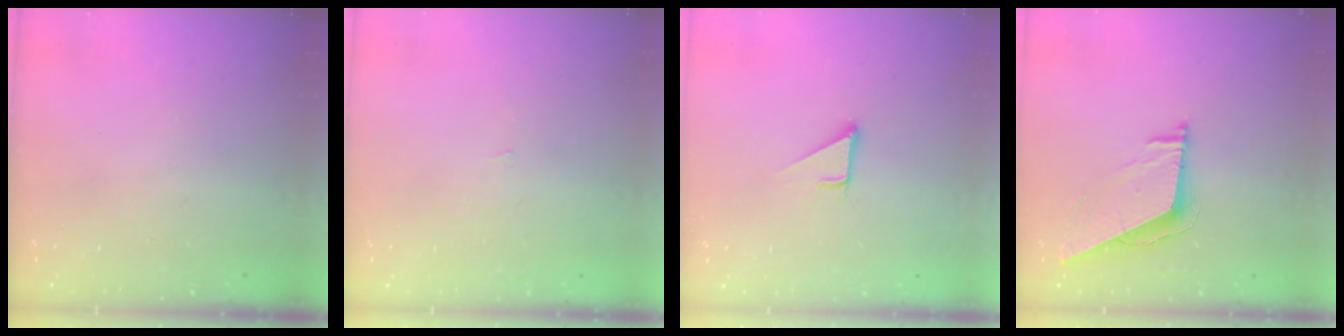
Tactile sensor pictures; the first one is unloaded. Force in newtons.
{"total": 0.9, "press": 0.9, "slide": 0.0}
{"total": 2.9, "press": 2.9, "slide": 0.1}
{"total": 7.5, "press": 7.5, "slide": 0.1}